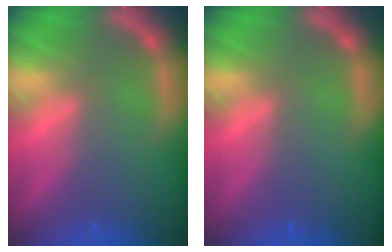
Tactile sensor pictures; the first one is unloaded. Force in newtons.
{"total": 0.0}